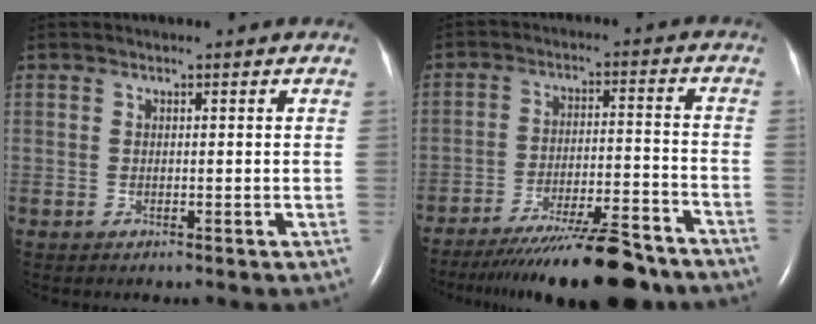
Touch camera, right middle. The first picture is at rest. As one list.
[{"total": 17.2, "force": [-14.8, 1.4, 8.7], "torque": [-0.119, -0.015, -0.225]}]